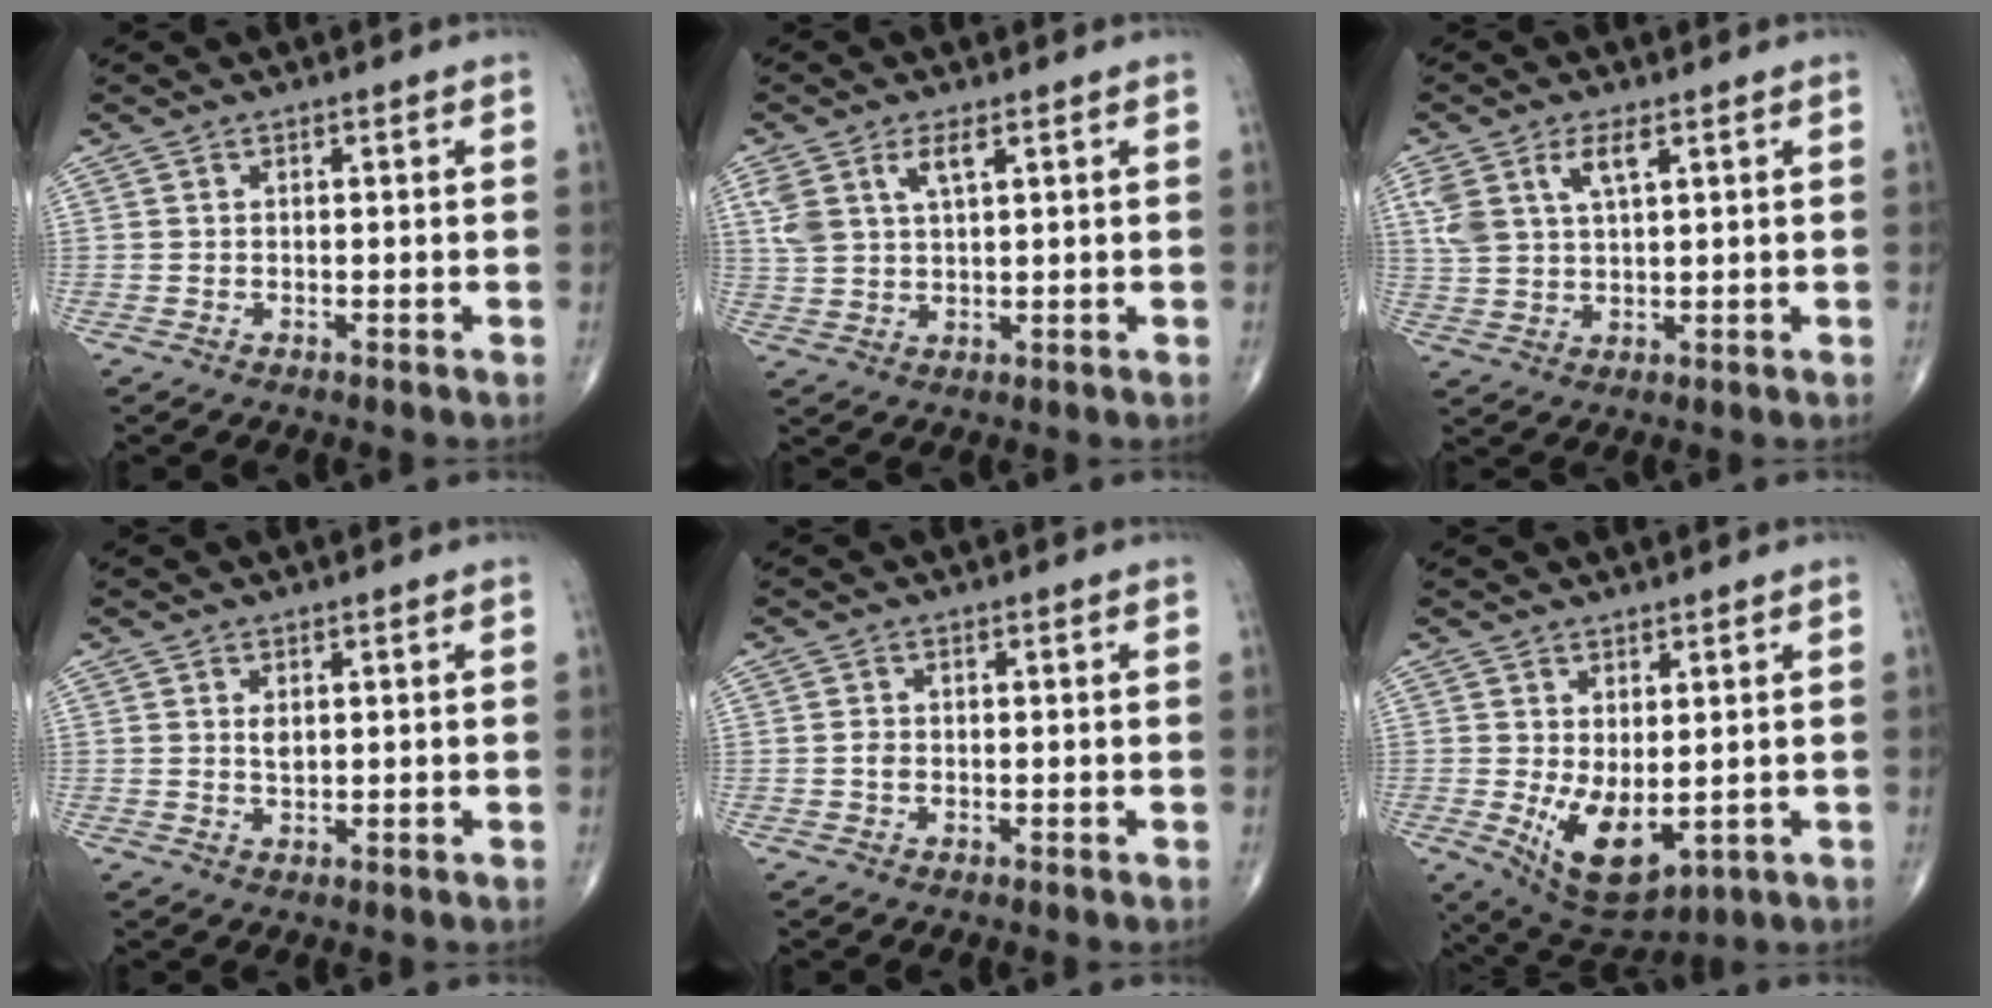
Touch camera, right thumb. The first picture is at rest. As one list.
[{"total": 5.9, "force": [2.8, 2.5, 4.6], "torque": [-0.098, -0.002, 0.062]}, {"total": 6.9, "force": [3.2, 3.0, 5.4], "torque": [-0.116, -0.003, 0.068]}, {"total": 1.6, "force": [0.5, 0.9, 1.3], "torque": [-0.019, -0.003, 0.010]}, {"total": 1.1, "force": [-0.2, 0.8, 0.7], "torque": [-0.009, 0.001, -0.005]}, {"total": 9.5, "force": [-1.0, 4.7, 8.2], "torque": [-0.128, -0.016, 0.008]}]